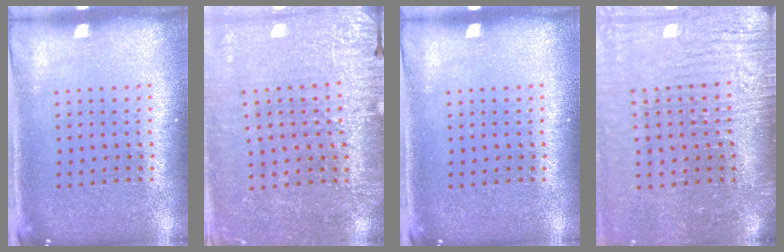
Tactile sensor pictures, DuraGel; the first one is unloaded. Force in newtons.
{"total": 2.9, "press": 2.9, "slide": 0.3}
{"total": 0.0}
{"total": 4.5, "press": 3.8, "slide": 2.3}